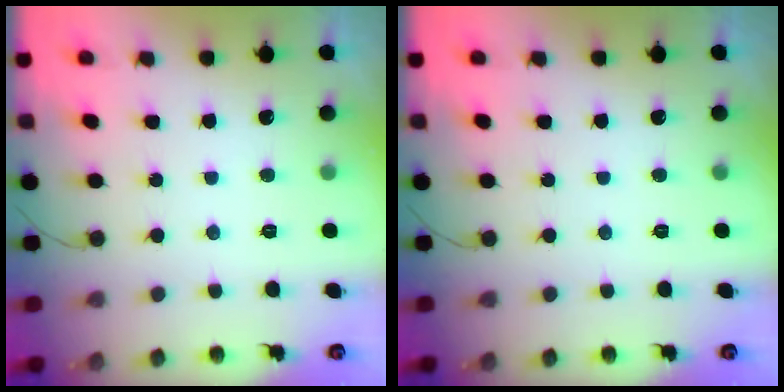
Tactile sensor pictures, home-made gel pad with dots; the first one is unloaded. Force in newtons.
{"total": 0.0}